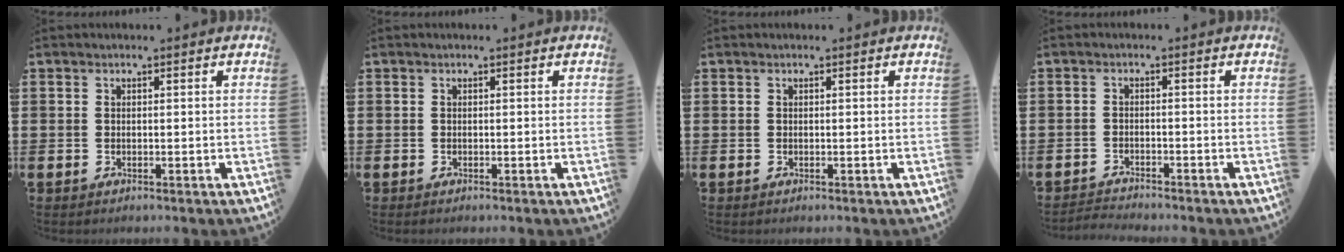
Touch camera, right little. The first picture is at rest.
{"total": 0.0}
{"total": 0.0}
{"total": 1.8, "force": [-1.8, -0.1, -0.2], "torque": [-0.001, 0.003, -0.039]}